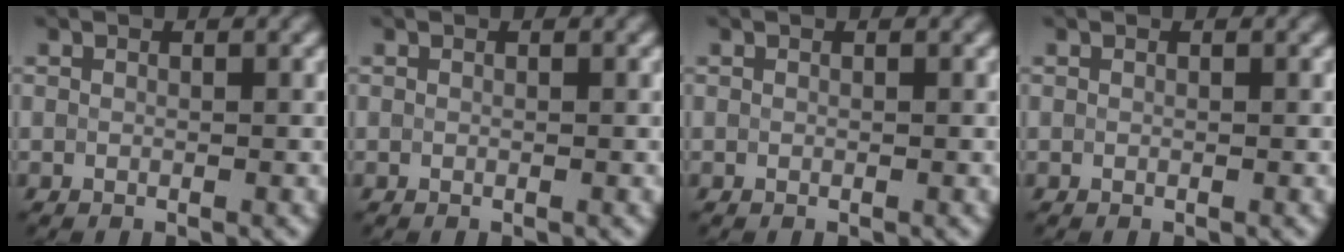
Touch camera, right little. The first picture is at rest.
{"total": 0.0}
{"total": 0.0}
{"total": 0.0}